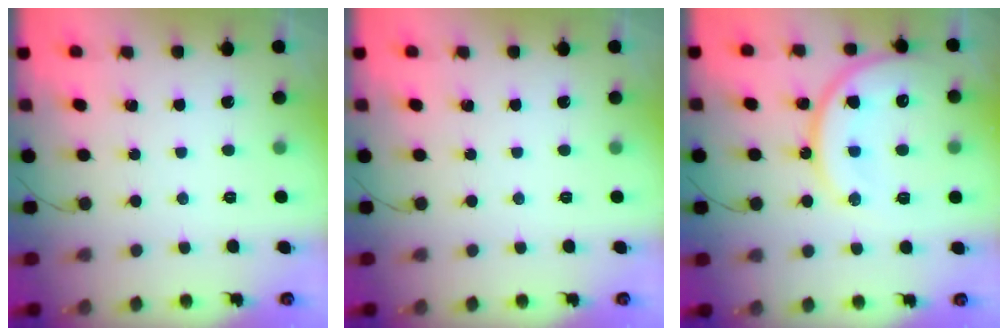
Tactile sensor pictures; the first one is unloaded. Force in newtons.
{"total": 0.0}
{"total": 17.9, "press": 17.8, "slide": 1.5}